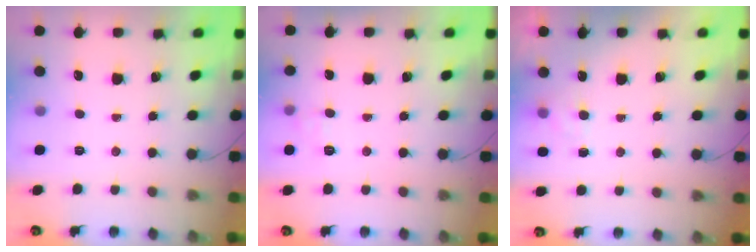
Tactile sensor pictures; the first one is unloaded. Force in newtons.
{"total": 6.2, "press": 6.0, "slide": 1.5}
{"total": 5.6, "press": 5.4, "slide": 1.4}